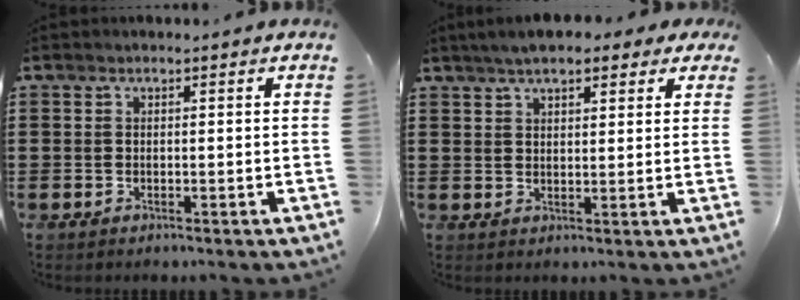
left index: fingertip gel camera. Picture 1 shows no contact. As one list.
[{"total": 5.2, "force": [4.1, 1.7, 2.8], "torque": [-0.066, 0.006, 0.074]}]